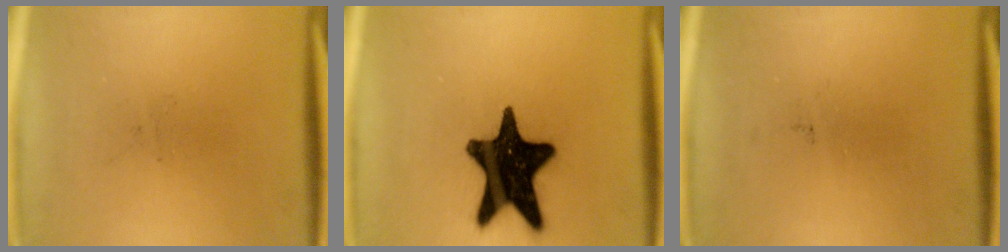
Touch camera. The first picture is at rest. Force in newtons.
{"total": 19.1}
{"total": 0.0}